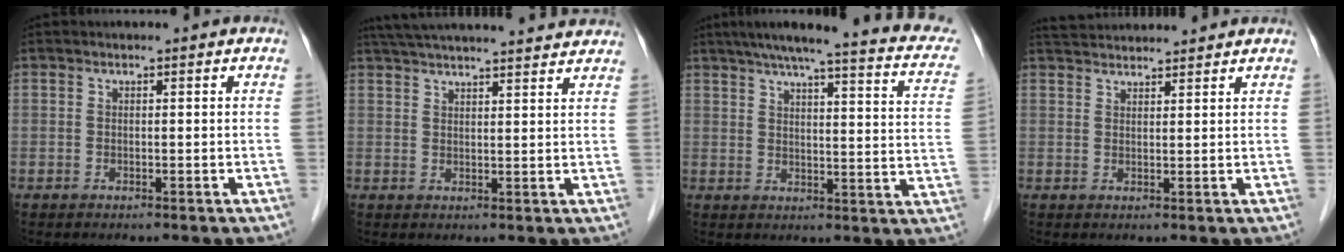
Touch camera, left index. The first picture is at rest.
{"total": 20.5, "force": [18.8, 1.8, 7.9], "torque": [-0.130, 0.035, 0.255]}
{"total": 22.0, "force": [17.5, 2.6, 13.0], "torque": [-0.180, 0.003, 0.199]}
{"total": 7.7, "force": [7.5, 0.7, 2.0], "torque": [-0.037, 0.038, 0.113]}